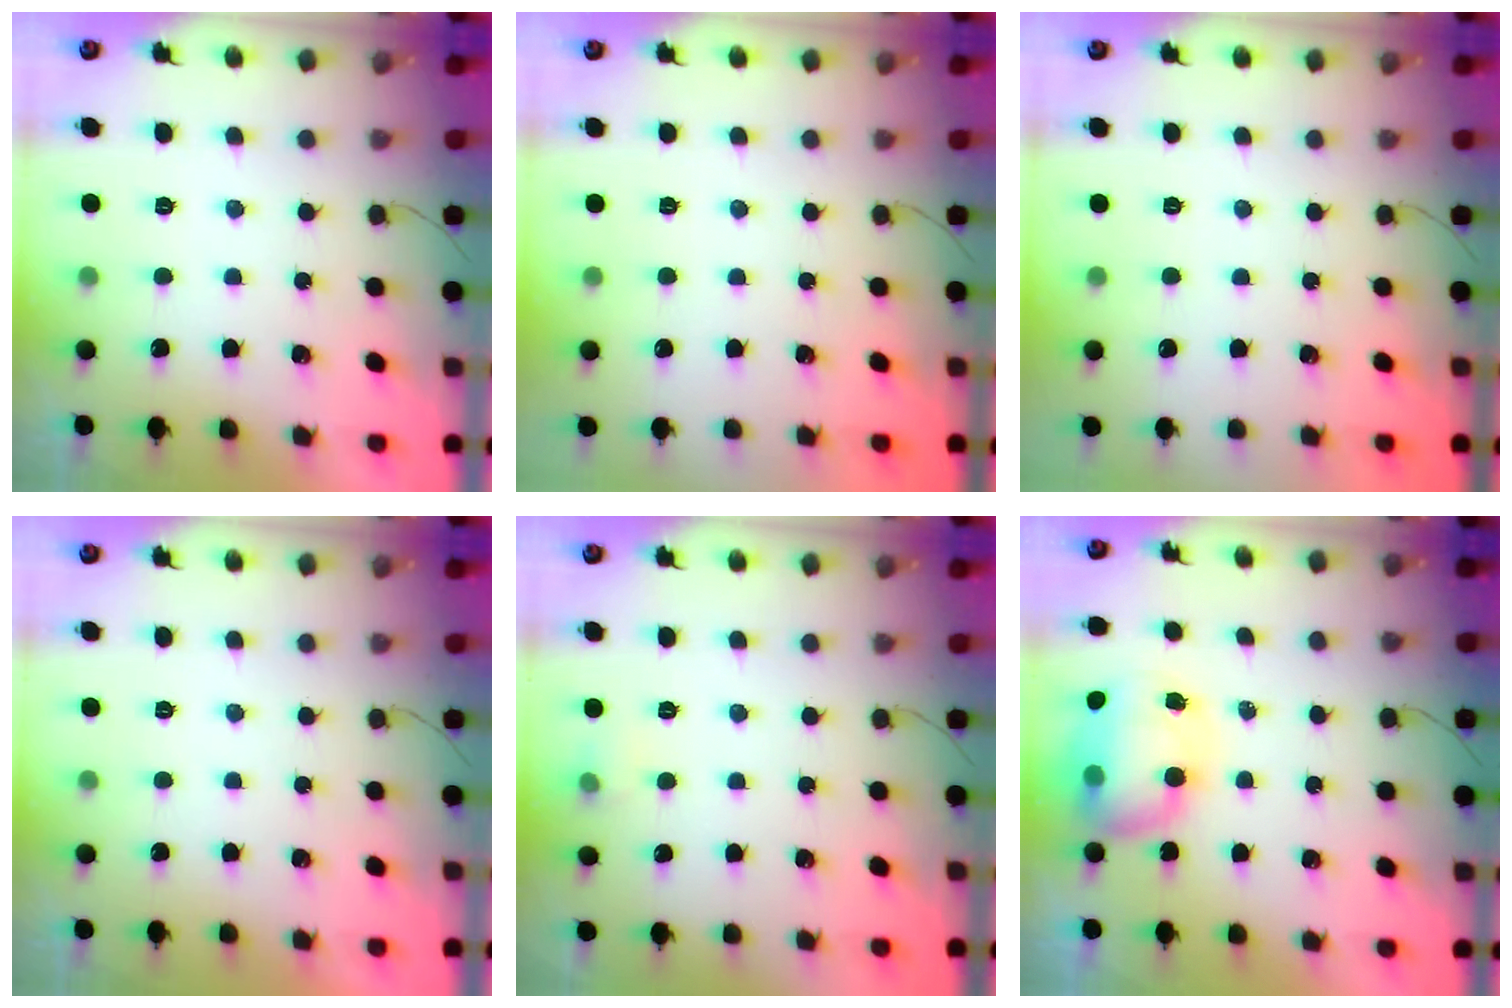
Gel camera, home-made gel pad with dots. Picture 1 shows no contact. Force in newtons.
{"total": 0.0}
{"total": 0.0}
{"total": 0.0}
{"total": 5.0, "press": 3.7, "slide": 3.3}
{"total": 9.1, "press": 8.9, "slide": 1.8}